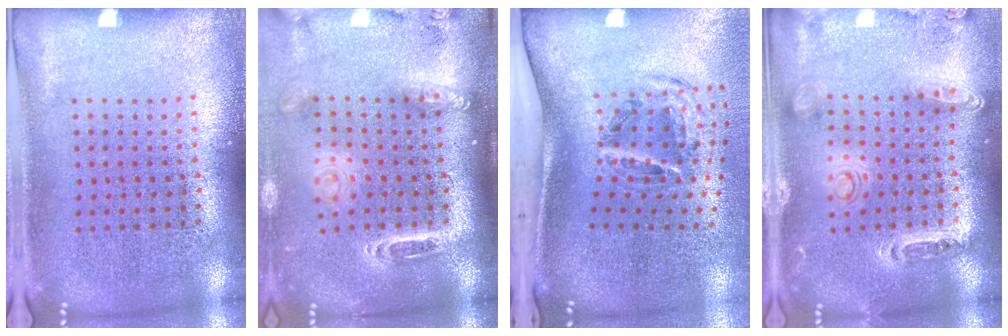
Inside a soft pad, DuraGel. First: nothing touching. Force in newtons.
{"total": 2.5, "press": 1.8, "slide": 1.7}
{"total": 2.0, "press": 1.2, "slide": 1.5}
{"total": 1.4, "press": 1.4, "slide": 0.3}